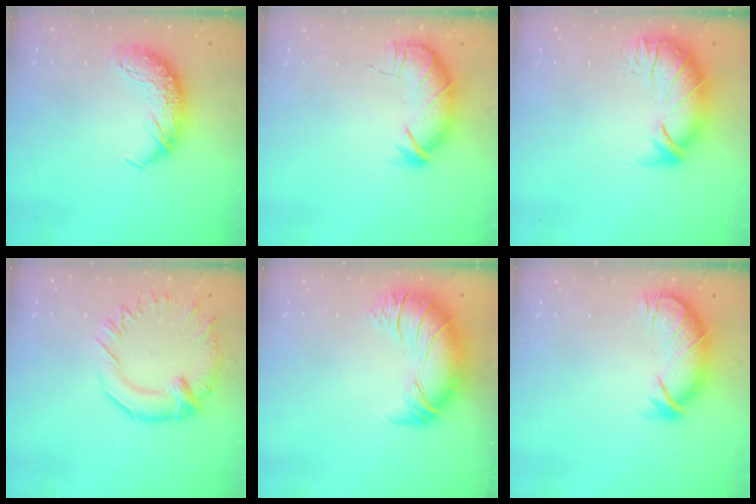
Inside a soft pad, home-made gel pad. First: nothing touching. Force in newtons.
{"total": 4.1, "press": 3.8, "slide": 1.7}
{"total": 2.8, "press": 1.3, "slide": 2.5}
{"total": 2.1, "press": 1.6, "slide": 1.4}
{"total": 2.8, "press": 0.2, "slide": 2.8}
{"total": 3.8, "press": 3.2, "slide": 2.0}